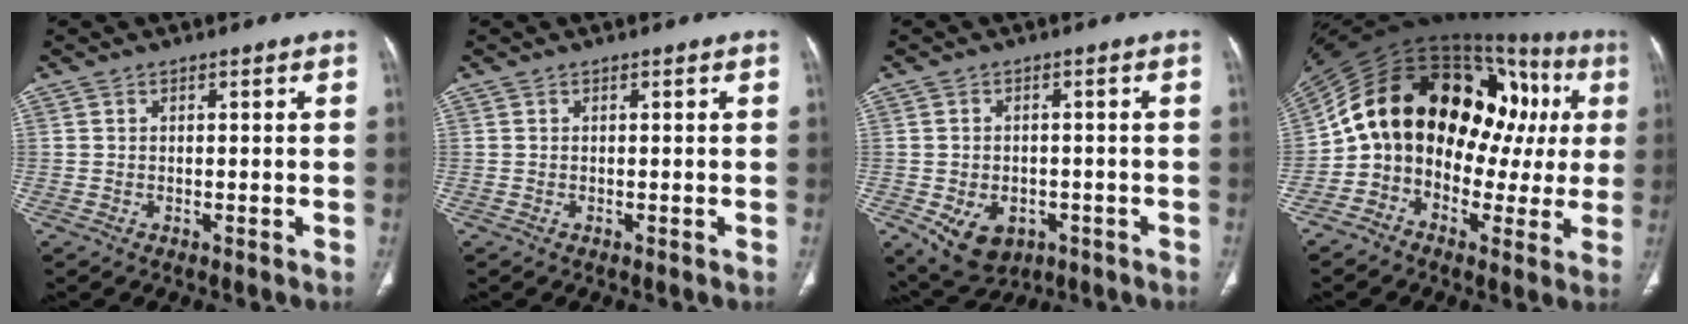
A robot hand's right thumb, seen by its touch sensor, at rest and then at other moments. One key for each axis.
{"total": 0.0}
{"total": 10.5, "fx": -4.3, "fy": 7.4, "fz": 6.1, "tx": -0.085, "ty": 0.011, "tz": -0.047}
{"total": 26.3, "fx": 2.7, "fy": 17.4, "fz": 19.5, "tx": -0.268, "ty": 0.081, "tz": 0.036}